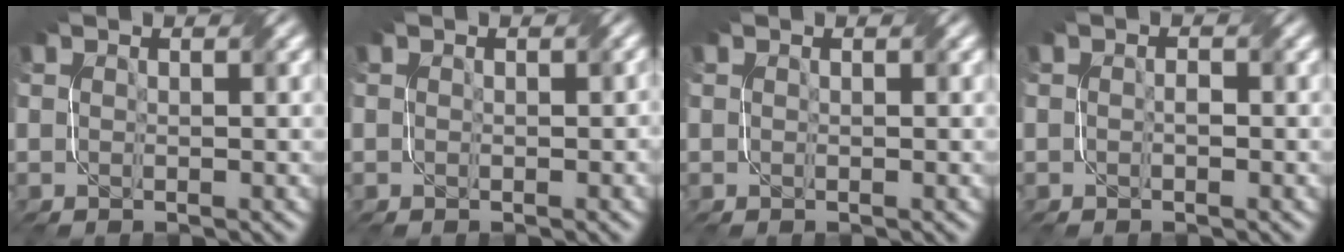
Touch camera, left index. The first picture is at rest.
{"total": 0.5, "force": [0.0, 0.4, 0.3], "torque": [-0.006, -0.001, 0.002]}
{"total": 0.0}
{"total": 0.7, "force": [-0.4, 0.3, 0.5], "torque": [-0.008, 0.000, -0.006]}